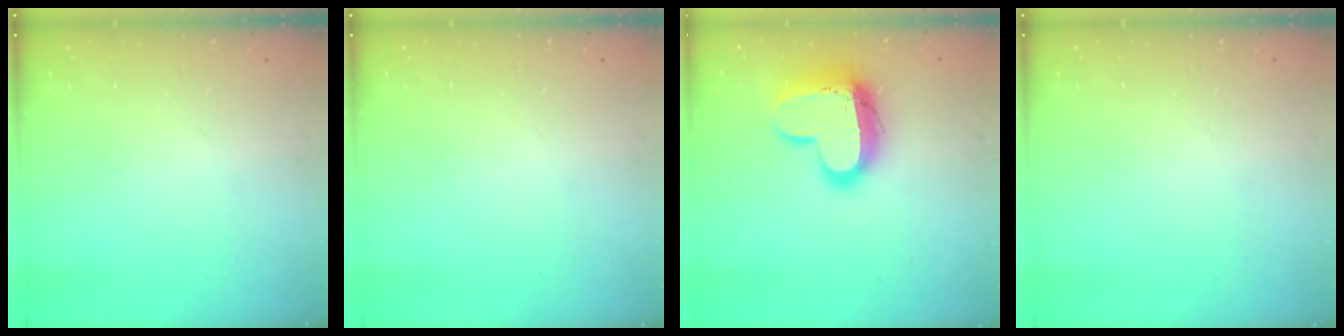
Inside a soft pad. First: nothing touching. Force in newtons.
{"total": 0.0}
{"total": 16.2, "press": 16.1, "slide": 1.3}
{"total": 0.0}